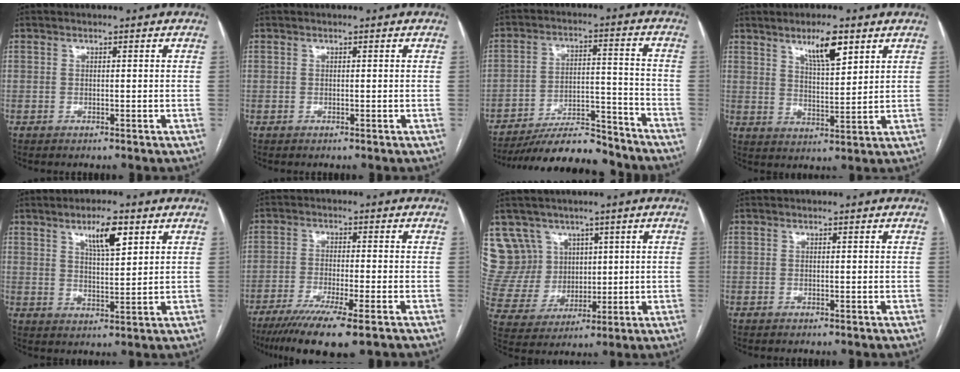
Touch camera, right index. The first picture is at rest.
{"total": 0.0}
{"total": 15.6, "force": [-14.3, 3.0, 5.4], "torque": [-0.087, 0.018, -0.224]}
{"total": 7.1, "force": [4.5, 1.5, 5.4], "torque": [-0.096, -0.003, 0.079]}
{"total": 6.5, "force": [3.6, 1.4, 5.2], "torque": [-0.091, 0.000, 0.062]}
{"total": 11.3, "force": [-7.7, 0.6, 8.2], "torque": [-0.130, -0.027, -0.120]}
{"total": 11.6, "force": [6.7, 9.4, 1.1], "torque": [-0.046, 0.052, 0.154]}
{"total": 0.0}